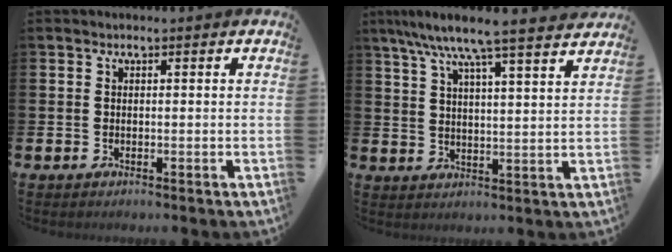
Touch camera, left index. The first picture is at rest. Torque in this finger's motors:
{"motor_torque": [1.09, -1.05, 1.05, 0.21]}